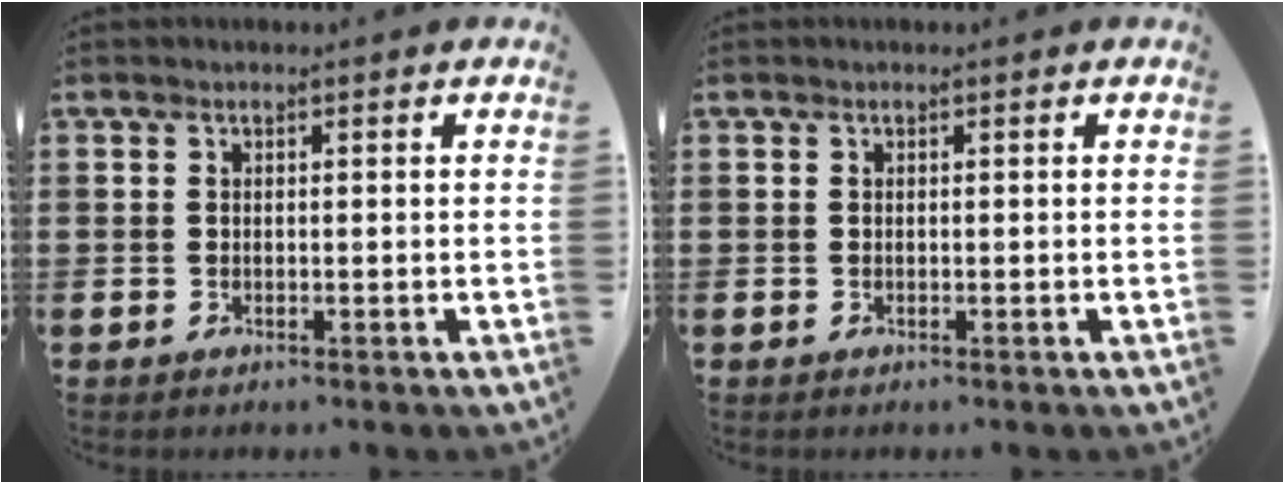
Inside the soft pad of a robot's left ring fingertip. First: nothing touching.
{"total": 0.0}